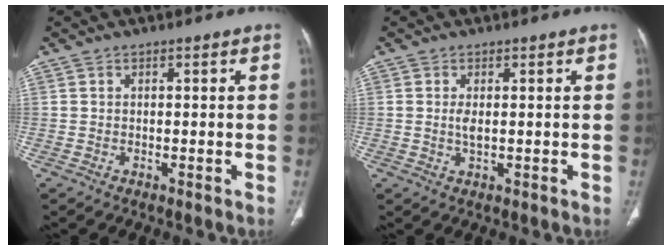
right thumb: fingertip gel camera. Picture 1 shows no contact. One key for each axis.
{"total": 1.9, "fx": 0.2, "fy": 0.7, "fz": 1.7, "tx": -0.039, "ty": -0.004, "tz": 0.008}